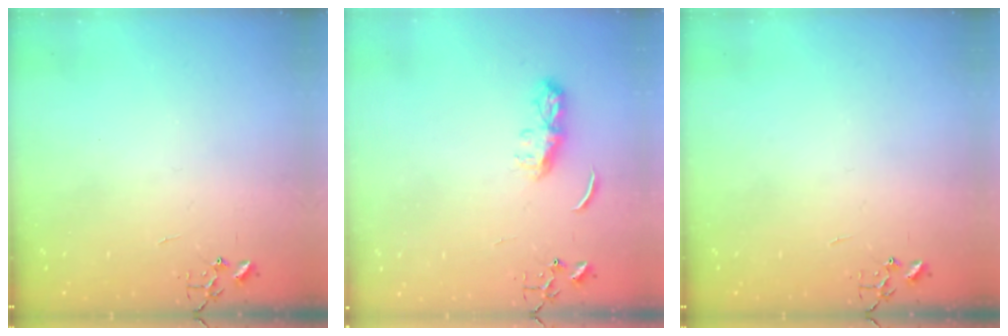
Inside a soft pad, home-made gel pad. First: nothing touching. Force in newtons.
{"total": 6.5, "press": 6.4, "slide": 0.6}
{"total": 0.0}